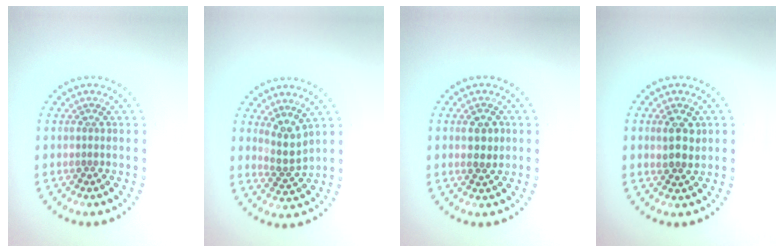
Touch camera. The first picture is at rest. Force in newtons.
{"total": 2.5, "press": 1.8, "slide": 1.7}
{"total": 2.3, "press": 2.3, "slide": 0.3}
{"total": 2.5, "press": 2.4, "slide": 0.6}